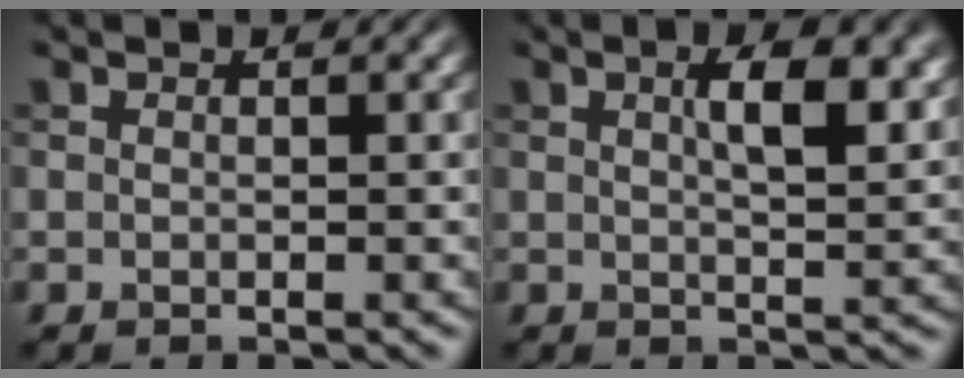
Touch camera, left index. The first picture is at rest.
{"total": 4.9, "force": [1.8, 1.6, 4.2], "torque": [-0.062, 0.003, 0.030]}